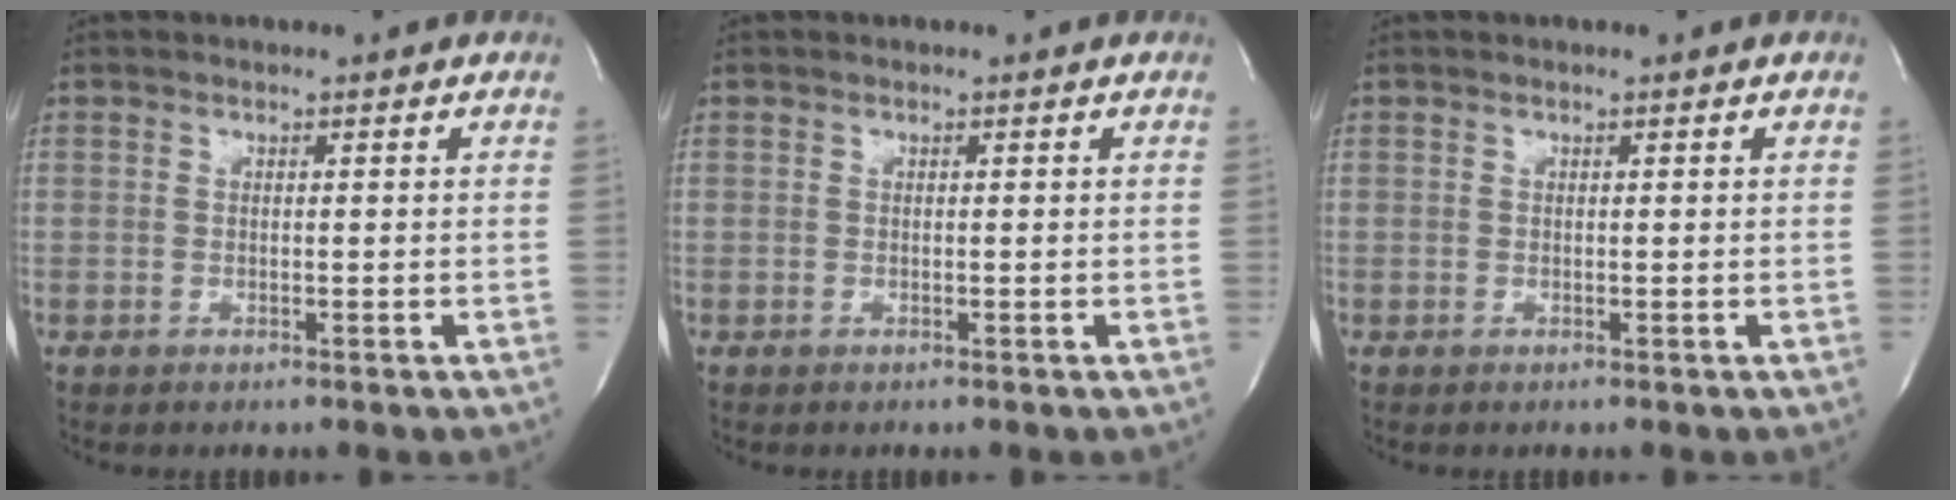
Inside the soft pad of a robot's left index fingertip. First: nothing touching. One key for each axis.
{"total": 0.0}
{"total": 0.0}